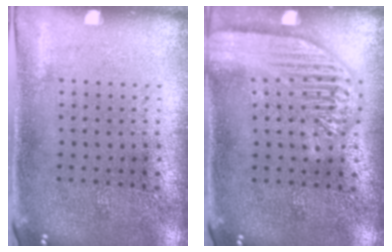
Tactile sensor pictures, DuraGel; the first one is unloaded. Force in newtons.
{"total": 2.8, "press": 2.8, "slide": 0.3}